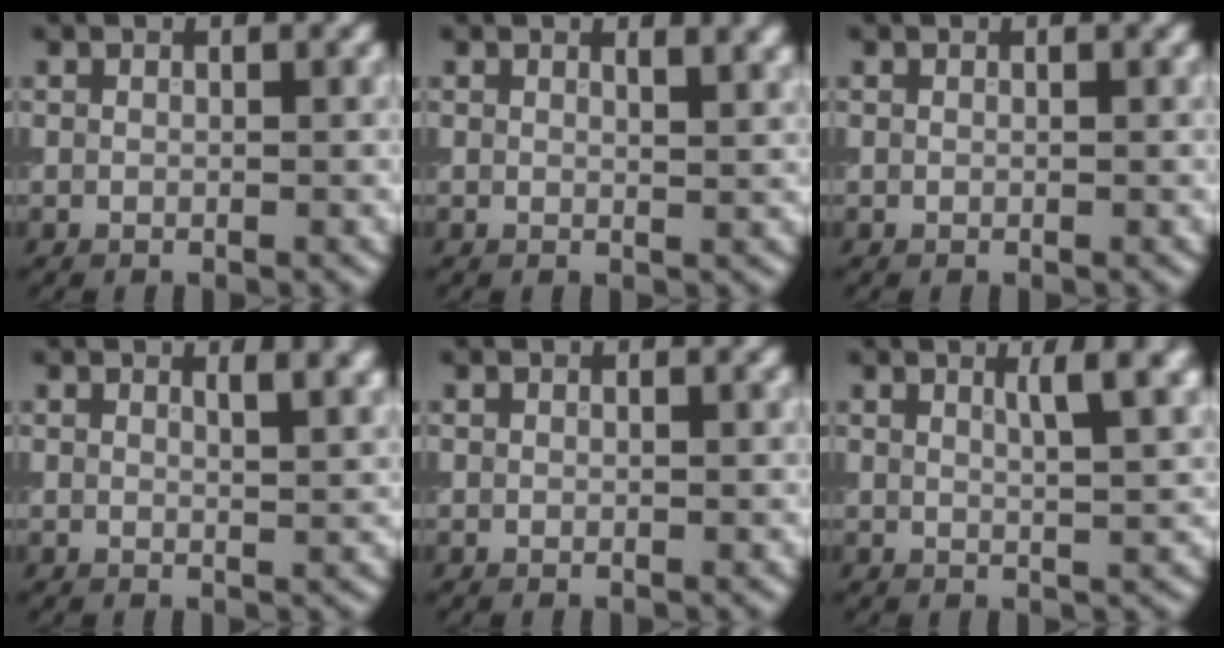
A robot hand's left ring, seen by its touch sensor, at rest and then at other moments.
{"total": 2.6, "force": [1.6, 1.0, 1.8], "torque": [-0.004, 0.007, 0.014]}
{"total": 0.0}
{"total": 2.9, "force": [1.5, 1.1, 2.2], "torque": [-0.007, 0.008, 0.012]}
{"total": 0.0}
{"total": 3.3, "force": [1.5, 0.7, 2.8], "torque": [-0.027, 0.001, 0.021]}